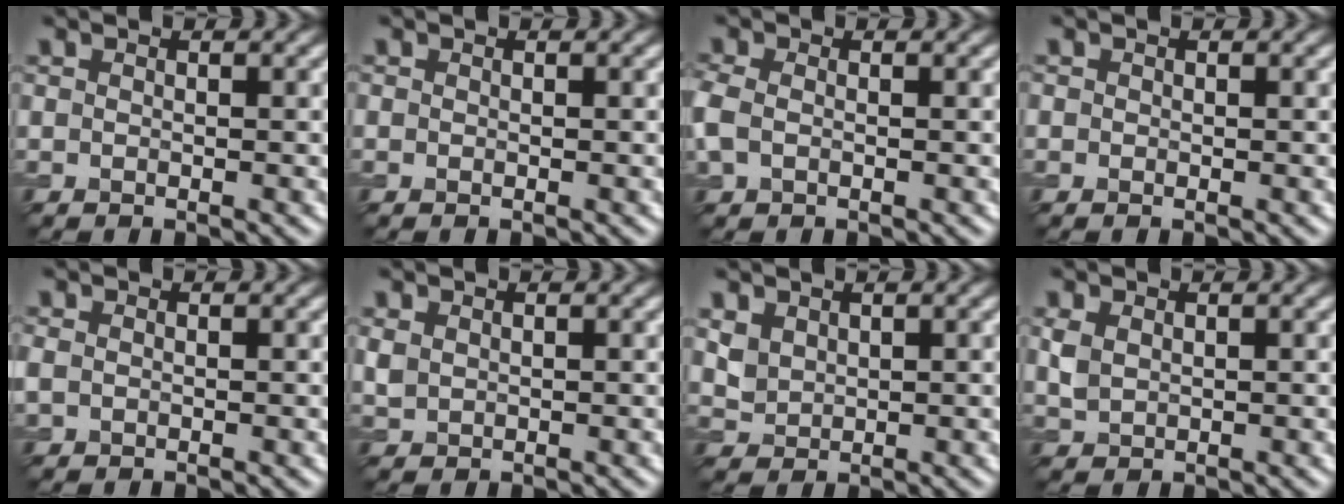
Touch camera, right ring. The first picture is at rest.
{"total": 0.0}
{"total": 2.1, "force": [-0.3, 1.6, 1.4], "torque": [-0.040, 0.001, -0.013]}
{"total": 0.0}
{"total": 1.0, "force": [0.0, 0.9, 0.5], "torque": [-0.013, -0.002, -0.001]}
{"total": 1.2, "force": [0.5, 1.0, 0.5], "torque": [-0.014, 0.000, 0.013]}
{"total": 1.9, "force": [1.0, 1.5, 0.8], "torque": [-0.019, -0.003, 0.025]}
{"total": 1.7, "force": [0.6, 1.3, 0.9], "torque": [-0.026, -0.001, 0.016]}